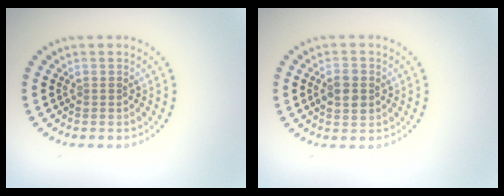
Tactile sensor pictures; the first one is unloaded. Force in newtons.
{"total": 2.7, "press": 2.7, "slide": 0.0}